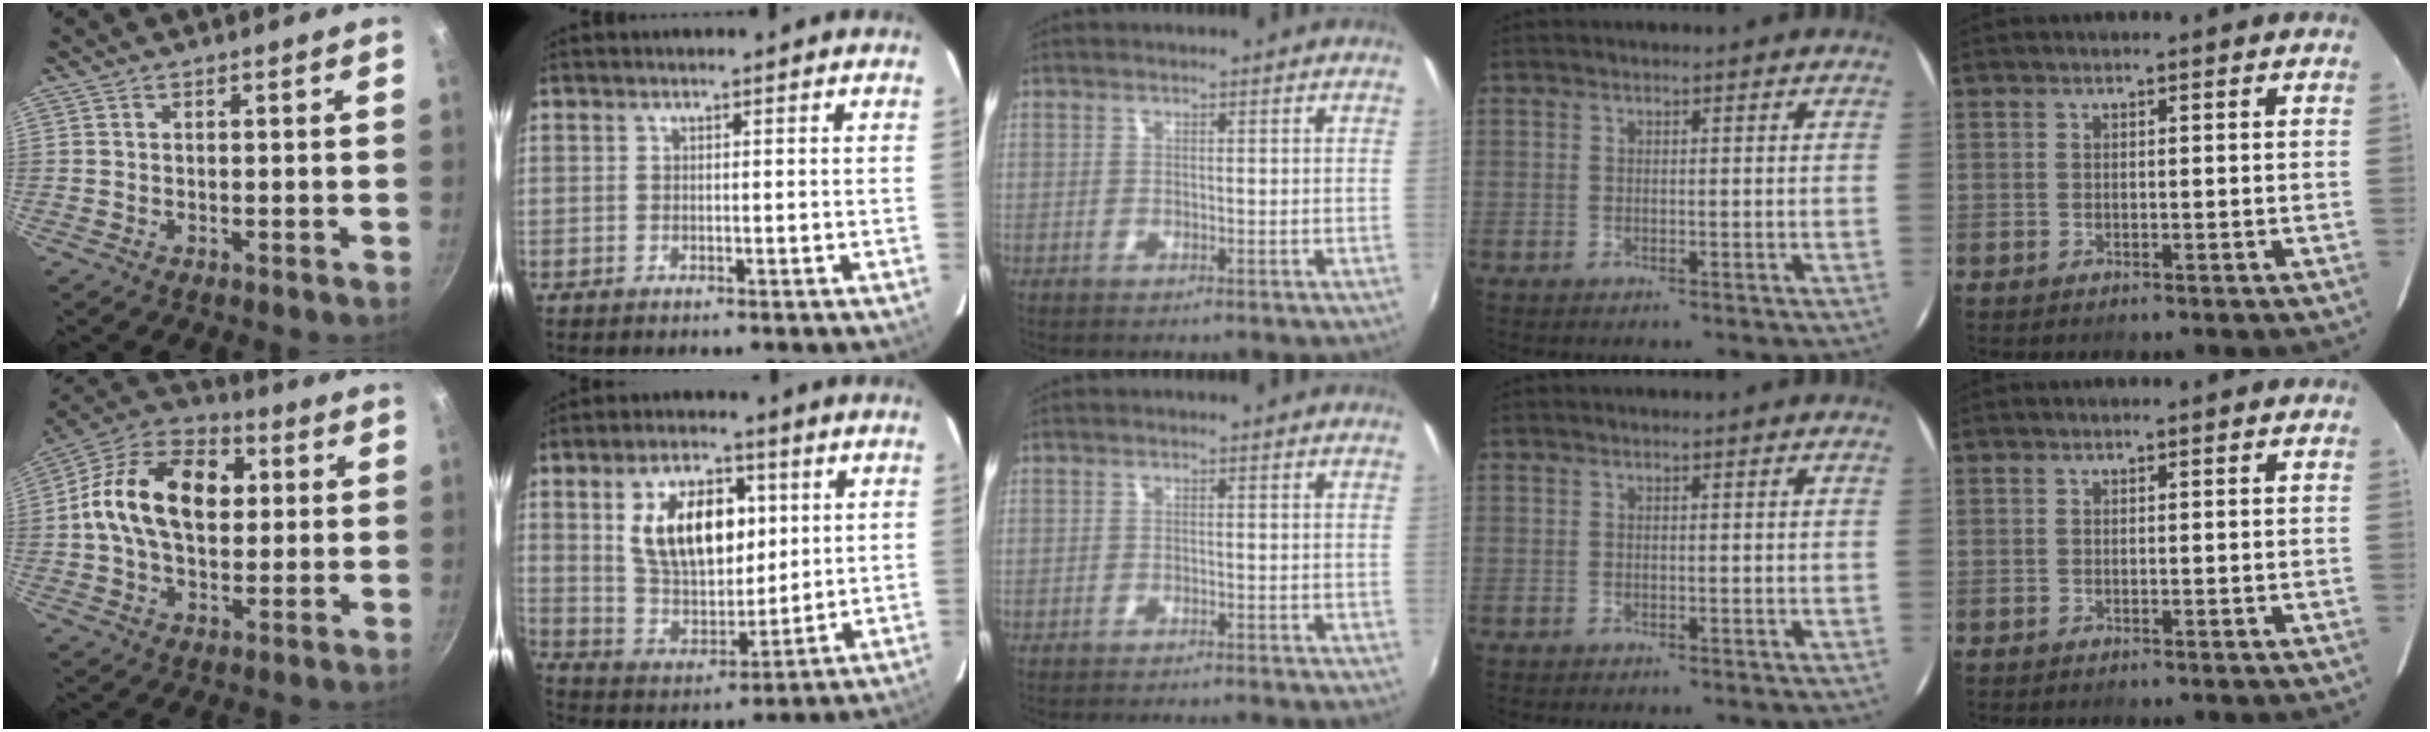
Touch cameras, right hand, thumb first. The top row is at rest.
{"thumb": {"total": 19.3, "force": [2.5, 12.8, 14.2], "torque": [-0.212, 0.024, 0.023]}, "index": {"total": 16.0, "force": [4.8, 9.1, 12.2], "torque": [-0.218, 0.011, 0.098]}, "middle": {"total": 6.8, "force": [-6.3, 0.1, 2.6], "torque": [-0.062, -0.011, -0.092]}}